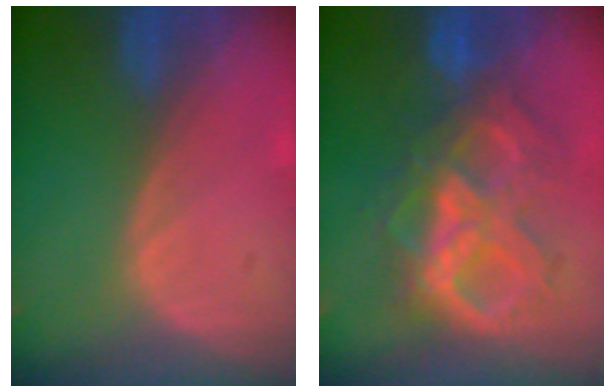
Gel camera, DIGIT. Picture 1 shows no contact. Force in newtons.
{"total": 10.5, "press": 10.4, "slide": 1.1}